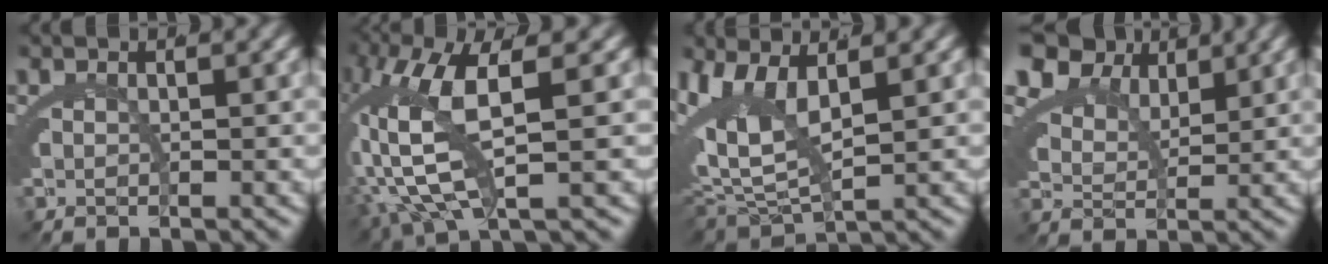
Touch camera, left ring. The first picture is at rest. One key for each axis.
{"total": 9.8, "fx": 0.8, "fy": 4.7, "fz": 8.6, "tx": -0.203, "ty": -0.017, "tz": 0.033}
{"total": 8.8, "fx": 2.3, "fy": 5.6, "fz": 6.4, "tx": -0.155, "ty": -0.005, "tz": 0.043}
{"total": 9.1, "fx": 5.5, "fy": 5.6, "fz": 4.6, "tx": -0.085, "ty": 0.013, "tz": 0.083}